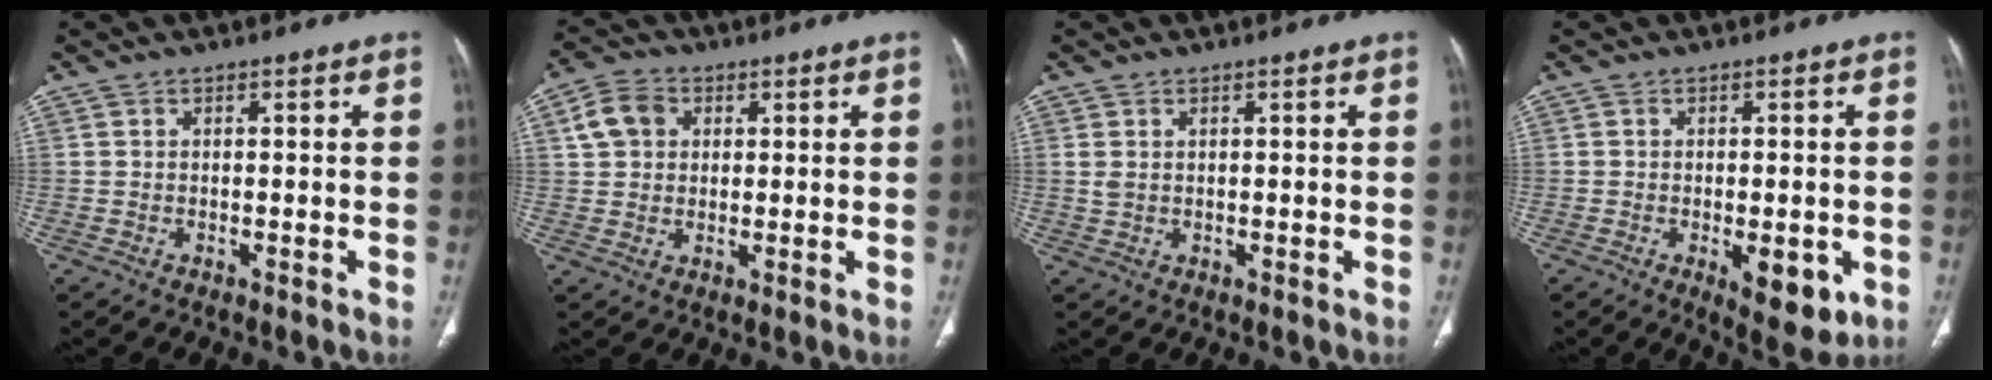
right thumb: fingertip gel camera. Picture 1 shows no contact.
{"total": 6.5, "force": [1.9, 5.2, 3.4], "torque": [-0.053, 0.007, 0.033]}
{"total": 1.7, "force": [0.5, 1.0, 1.2], "torque": [-0.033, 0.008, 0.019]}
{"total": 8.1, "force": [-2.5, 3.5, 6.8], "torque": [-0.078, -0.009, -0.023]}